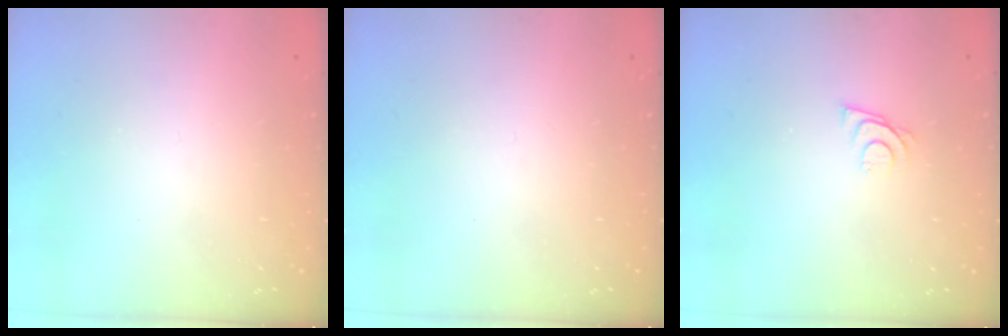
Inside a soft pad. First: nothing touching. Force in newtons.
{"total": 0.0}
{"total": 5.7, "press": 5.7, "slide": 0.5}